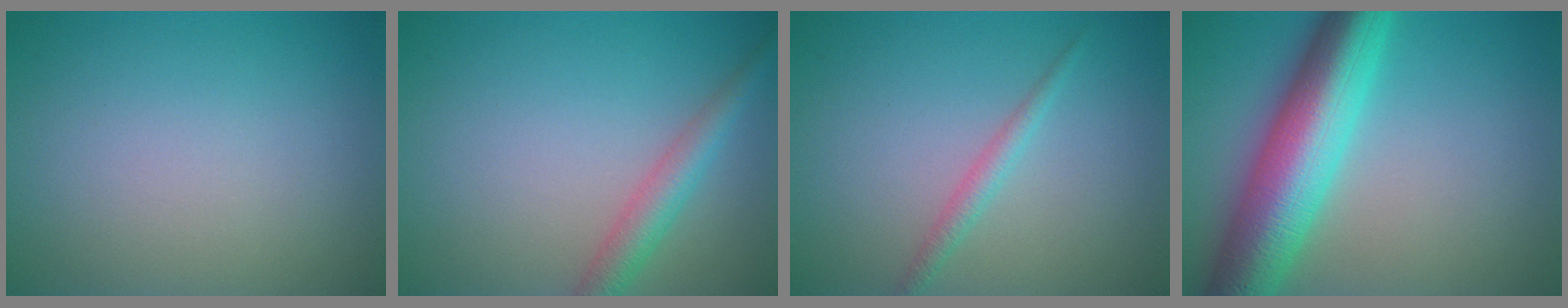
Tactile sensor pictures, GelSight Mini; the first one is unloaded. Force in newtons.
{"total": 3.1, "press": 3.1, "slide": 0.1}
{"total": 1.5, "press": 1.5, "slide": 0.0}
{"total": 10.5, "press": 10.5, "slide": 0.1}